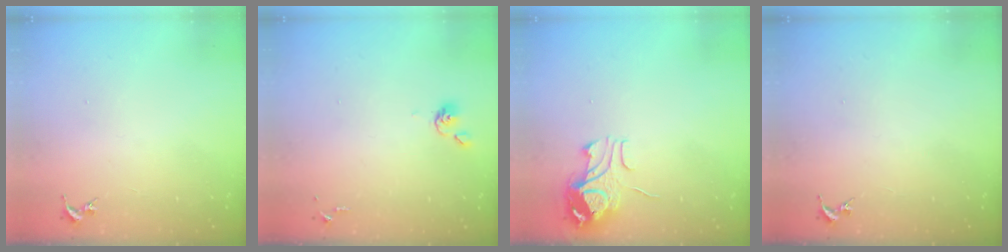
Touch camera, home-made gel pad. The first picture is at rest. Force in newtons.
{"total": 3.8, "press": 3.7, "slide": 0.8}
{"total": 9.8, "press": 9.8, "slide": 1.2}
{"total": 0.0}